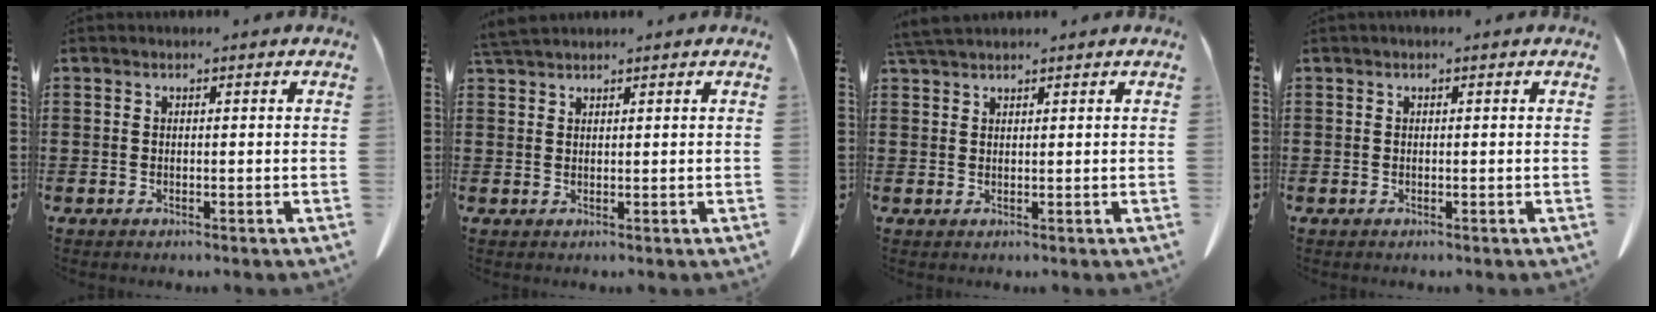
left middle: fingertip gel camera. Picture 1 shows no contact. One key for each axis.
{"total": 2.3, "fx": 2.1, "fy": 0.3, "fz": 0.9, "tx": -0.023, "ty": 0.003, "tz": 0.041}
{"total": 2.4, "fx": 2.2, "fy": 0.4, "fz": 1.0, "tx": -0.026, "ty": 0.003, "tz": 0.042}
{"total": 0.0}